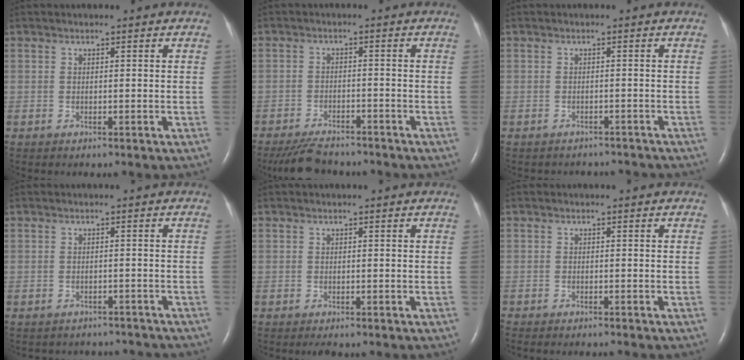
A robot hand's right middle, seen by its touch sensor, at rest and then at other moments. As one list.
[{"total": 7.3, "force": [-6.6, 1.6, 2.6], "torque": [-0.048, -0.018, -0.107]}, {"total": 5.2, "force": [-4.9, 1.5, 0.3], "torque": [-0.001, 0.000, -0.053]}, {"total": 7.5, "force": [-7.0, 2.4, 0.7], "torque": [-0.013, 0.008, -0.073]}, {"total": 0.8, "force": [-0.7, 0.1, 0.4], "torque": [-0.009, -0.003, -0.008]}, {"total": 4.2, "force": [-3.9, 0.2, 1.7], "torque": [-0.018, -0.006, -0.054]}]